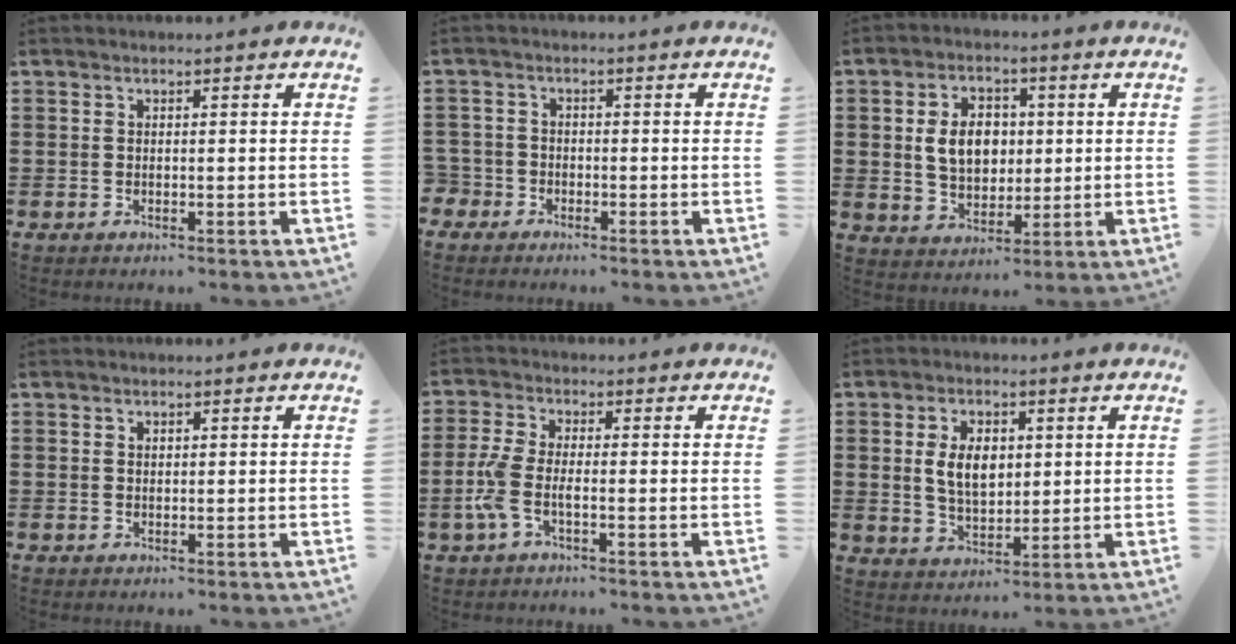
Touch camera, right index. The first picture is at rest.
{"total": 2.3, "force": [-1.6, 1.6, 0.0], "torque": [-0.016, -0.001, -0.039]}
{"total": 7.1, "force": [0.8, 5.2, 4.9], "torque": [-0.106, 0.006, 0.004]}
{"total": 0.6, "force": [0.4, 0.4, 0.1], "torque": [-0.003, 0.003, 0.007]}
{"total": 4.4, "force": [-1.5, 1.5, 3.9], "torque": [-0.096, -0.005, -0.034]}
{"total": 6.2, "force": [1.0, 3.8, 4.8], "torque": [-0.094, 0.005, 0.009]}